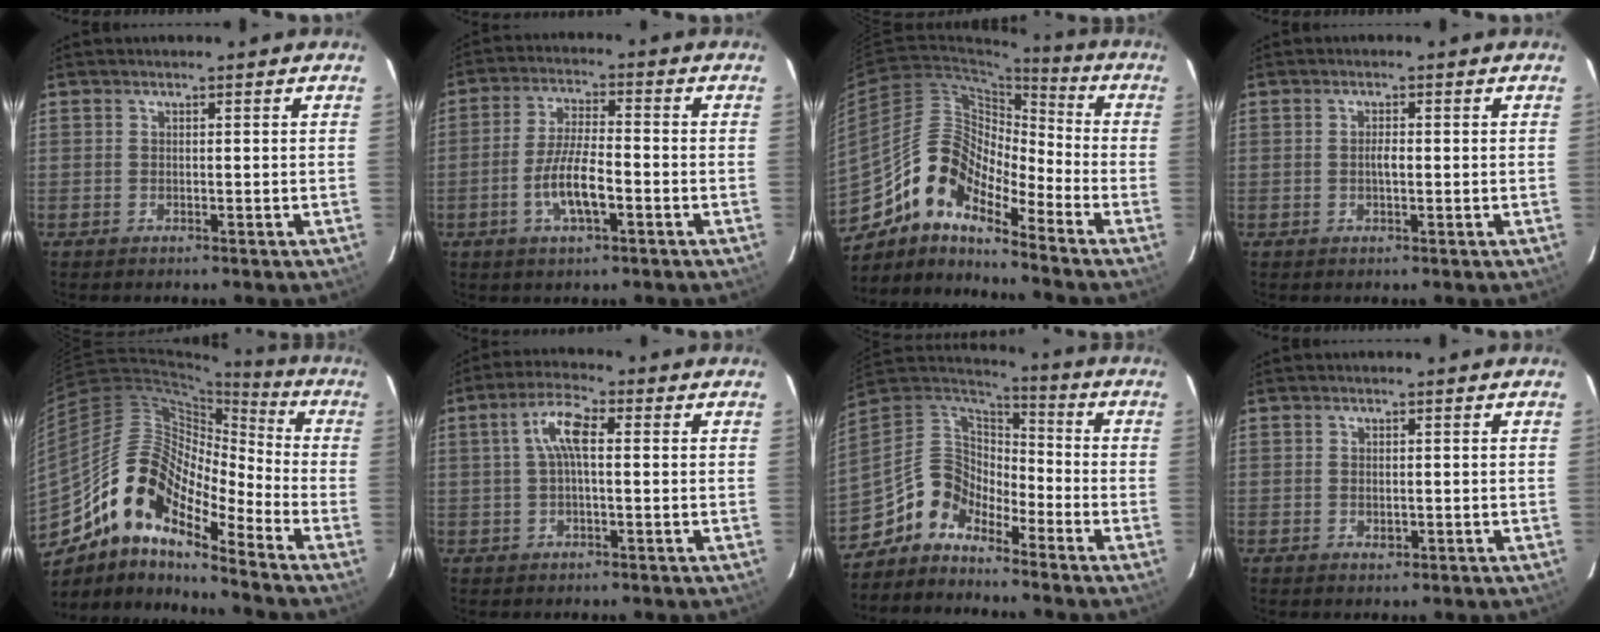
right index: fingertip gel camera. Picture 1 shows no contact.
{"total": 8.2, "force": [-3.0, 2.1, 7.3], "torque": [-0.147, -0.001, -0.056]}
{"total": 13.2, "force": [-9.6, 4.8, 7.6], "torque": [-0.131, 0.015, -0.198]}
{"total": 1.5, "force": [0.0, 0.5, 1.4], "torque": [-0.026, 0.002, -0.002]}
{"total": 15.9, "force": [-11.1, 5.5, 10.0], "torque": [-0.164, 0.008, -0.229]}
{"total": 6.0, "force": [0.9, 1.8, 5.6], "torque": [-0.111, 0.016, 0.016]}
{"total": 10.3, "force": [-8.0, 5.7, 3.0], "torque": [-0.064, 0.033, -0.169]}
{"total": 1.2, "force": [-0.2, 0.9, 0.8], "torque": [-0.013, 0.000, -0.001]}